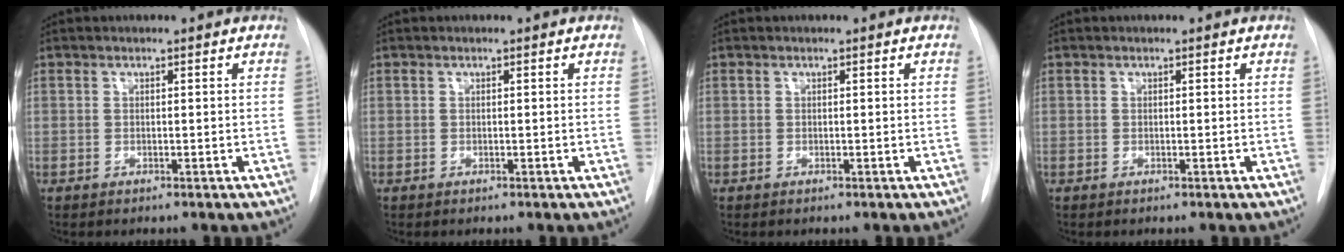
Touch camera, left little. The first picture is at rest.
{"total": 0.0}
{"total": 0.0}
{"total": 0.0}